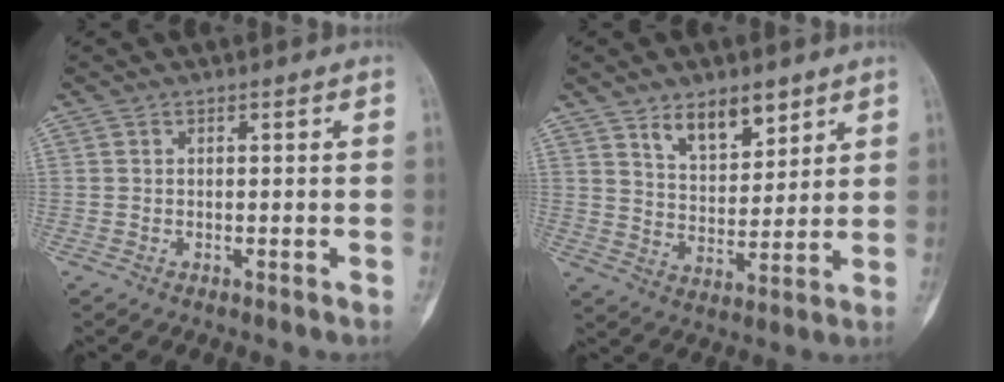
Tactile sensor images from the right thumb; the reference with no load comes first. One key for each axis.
{"total": 9.3, "fx": 5.9, "fy": 4.7, "fz": 5.4, "tx": -0.060, "ty": -0.044, "tz": 0.107}